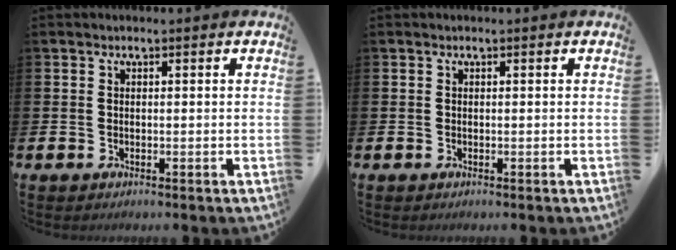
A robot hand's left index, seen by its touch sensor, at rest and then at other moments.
{"total": 0.0}